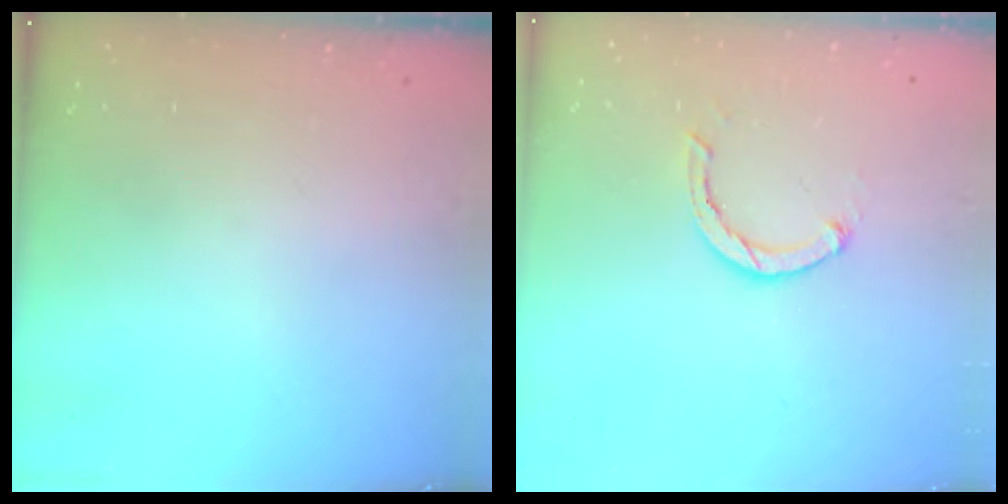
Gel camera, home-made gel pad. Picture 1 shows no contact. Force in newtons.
{"total": 2.4, "press": 2.3, "slide": 0.4}